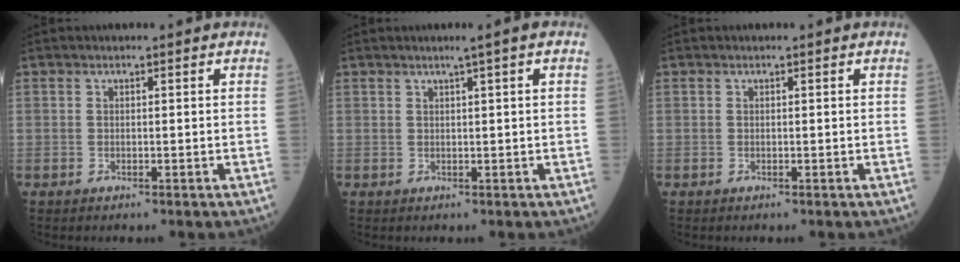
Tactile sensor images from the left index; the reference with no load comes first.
{"total": 1.7, "force": [0.8, -0.5, 1.4], "torque": [-0.023, -0.003, 0.015]}
{"total": 0.0}